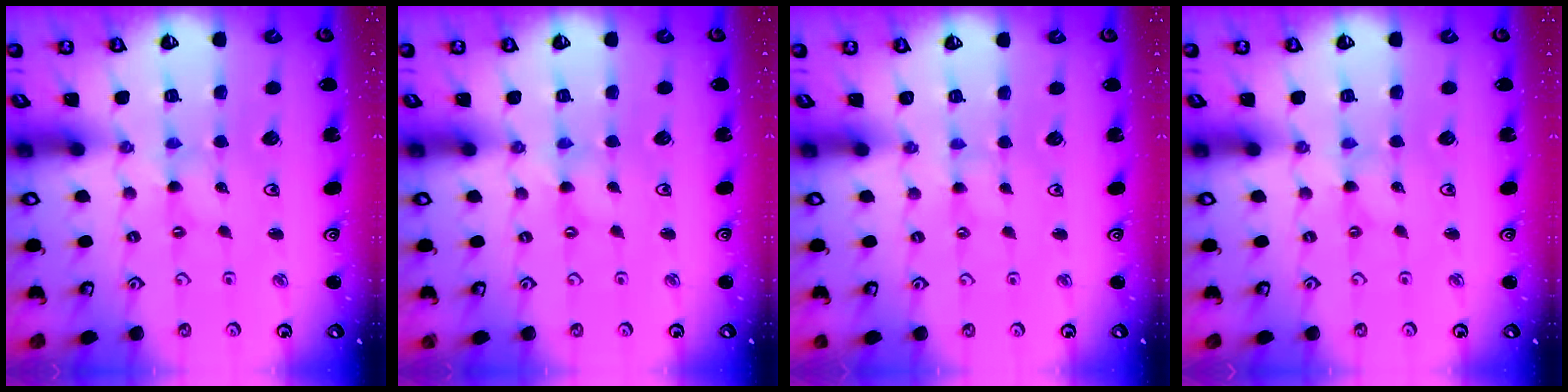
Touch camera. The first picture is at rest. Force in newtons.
{"total": 0.0}
{"total": 0.0}
{"total": 0.0}